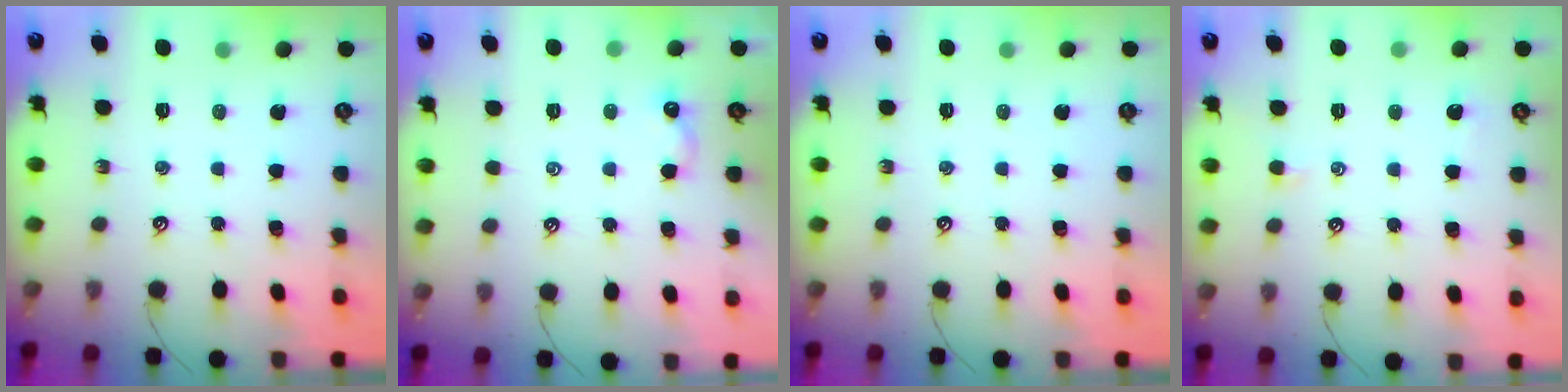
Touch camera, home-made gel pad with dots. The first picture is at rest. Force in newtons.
{"total": 1.6, "press": 1.6, "slide": 0.4}
{"total": 0.0}
{"total": 2.7, "press": 2.6, "slide": 0.3}